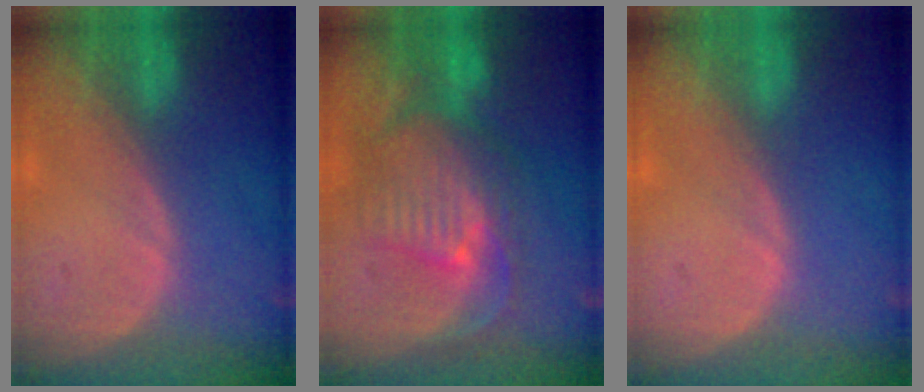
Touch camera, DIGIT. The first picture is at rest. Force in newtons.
{"total": 10.5, "press": 9.3, "slide": 4.8}
{"total": 0.0}